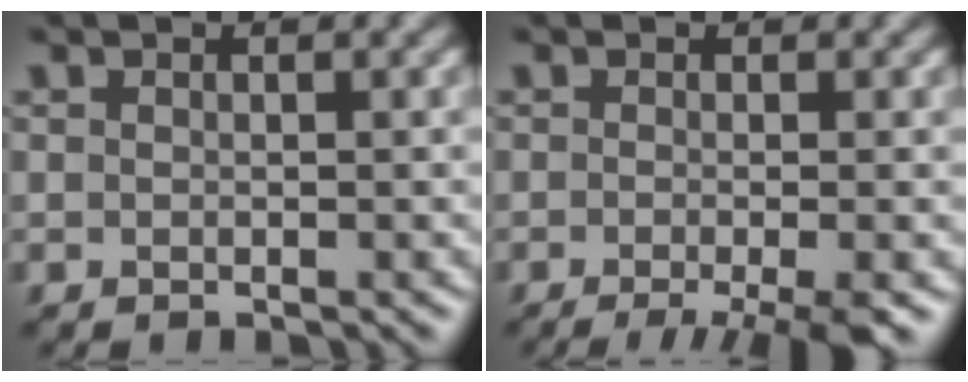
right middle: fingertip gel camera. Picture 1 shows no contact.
{"total": 5.2, "force": [-2.6, 1.2, 4.3], "torque": [-0.053, -0.008, -0.041]}